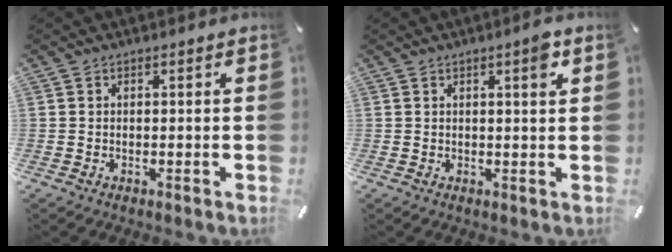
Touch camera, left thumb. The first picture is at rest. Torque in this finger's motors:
{"motor_torque": [0.37, 0.59, 0.20, -0.44, 0.06]}